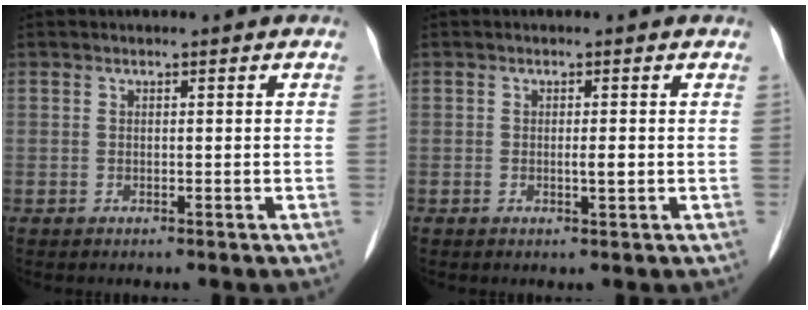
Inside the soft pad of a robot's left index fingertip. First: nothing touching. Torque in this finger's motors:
{"motor_torque": [0.32, 0.03, -0.01, 0.04]}